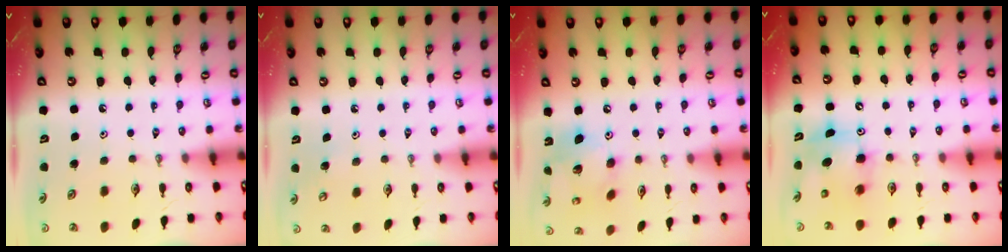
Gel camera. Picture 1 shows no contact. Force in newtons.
{"total": 4.4, "press": 4.3, "slide": 1.1}
{"total": 12.9, "press": 12.8, "slide": 0.9}
{"total": 8.0, "press": 7.6, "slide": 2.2}